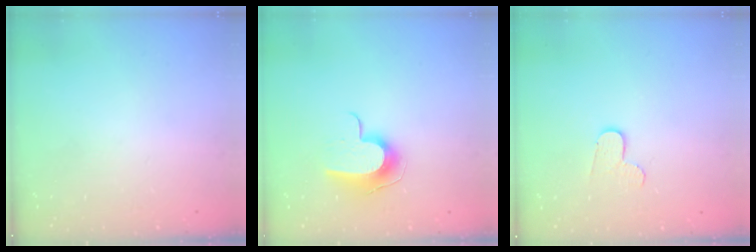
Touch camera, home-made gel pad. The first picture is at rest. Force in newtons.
{"total": 9.7, "press": 9.7, "slide": 0.2}
{"total": 6.1, "press": 6.1, "slide": 0.5}